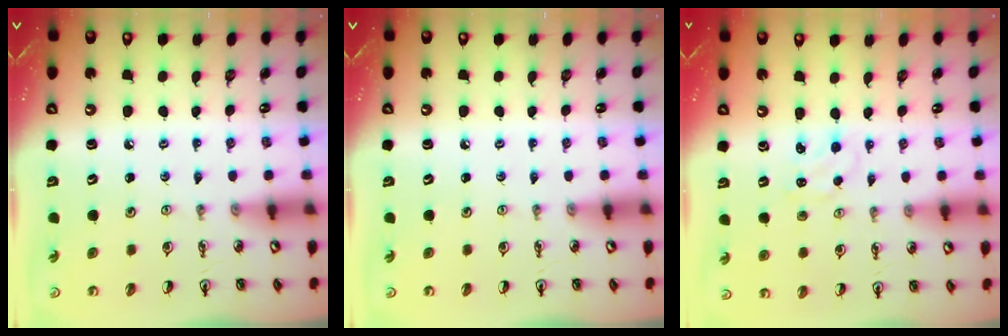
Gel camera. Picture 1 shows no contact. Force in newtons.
{"total": 0.0}
{"total": 1.5, "press": 1.5, "slide": 0.2}